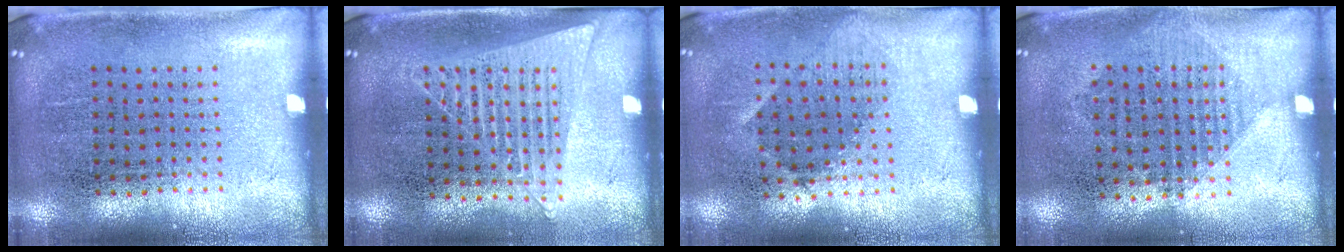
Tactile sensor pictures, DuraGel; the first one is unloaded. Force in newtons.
{"total": 1.2, "press": 1.2, "slide": 0.4}
{"total": 0.9, "press": 0.7, "slide": 0.5}
{"total": 1.0, "press": 0.9, "slide": 0.4}